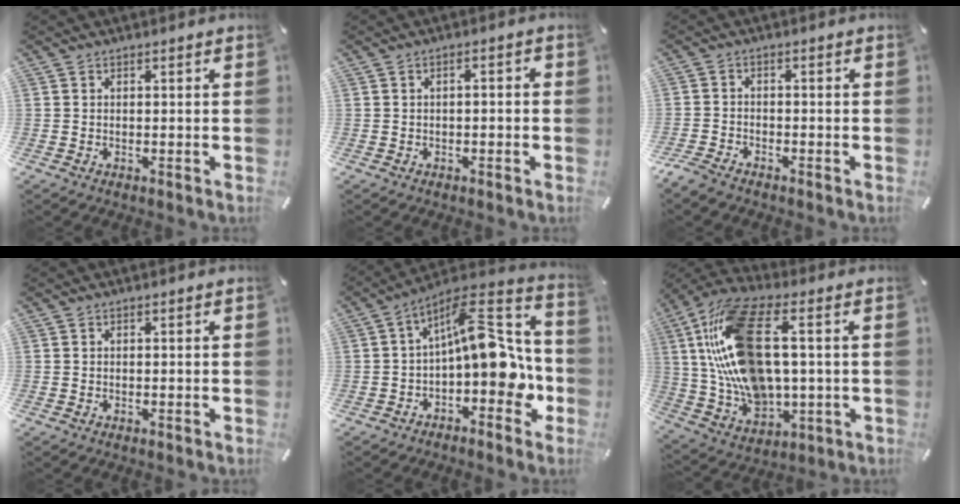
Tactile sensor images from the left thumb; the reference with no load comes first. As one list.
[{"total": 1.9, "force": [-1.2, 0.9, 1.1], "torque": [-0.020, 0.011, -0.026]}, {"total": 2.8, "force": [-2.7, 0.8, 0.4], "torque": [-0.028, 0.009, -0.058]}, {"total": 0.0}, {"total": 14.1, "force": [0.9, 7.5, 11.9], "torque": [-0.164, -0.023, 0.013]}, {"total": 20.7, "force": [3.5, 11.7, 16.7], "torque": [-0.367, -0.002, 0.064]}]